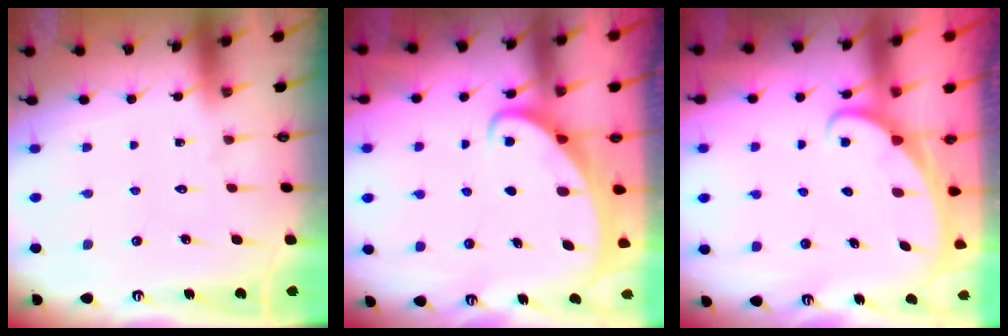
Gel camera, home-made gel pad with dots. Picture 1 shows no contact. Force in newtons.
{"total": 2.1, "press": 2.1, "slide": 0.3}
{"total": 1.8, "press": 1.8, "slide": 0.1}